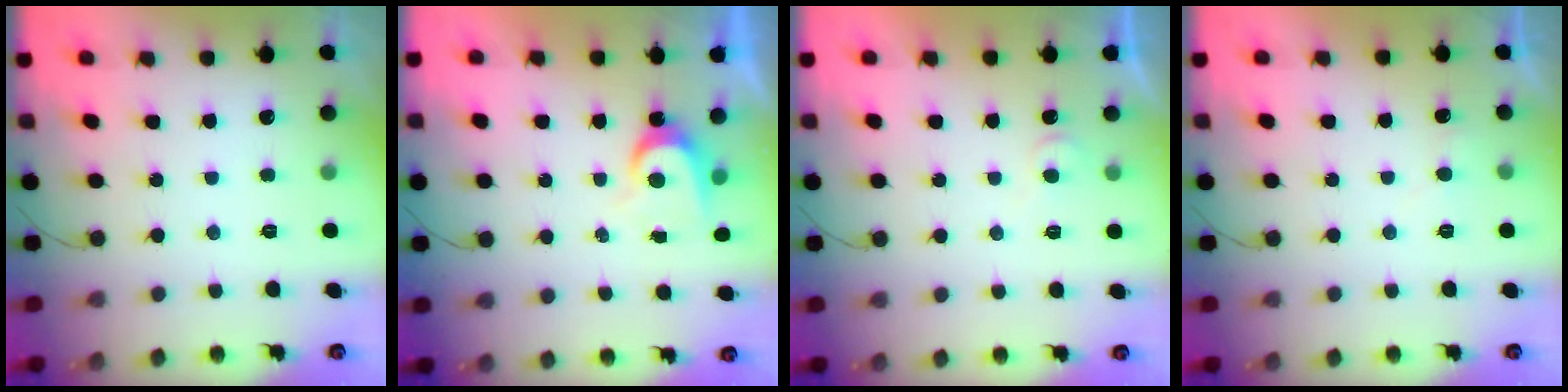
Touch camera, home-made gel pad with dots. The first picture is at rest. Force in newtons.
{"total": 5.1, "press": 5.0, "slide": 0.5}
{"total": 4.3, "press": 4.3, "slide": 0.6}
{"total": 5.1, "press": 5.1, "slide": 0.4}